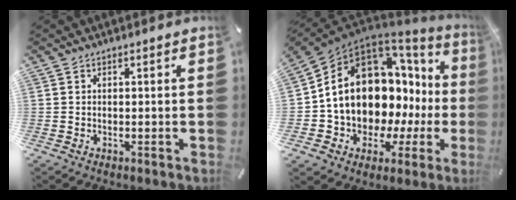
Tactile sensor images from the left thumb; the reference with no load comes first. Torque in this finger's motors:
{"motor_torque": [1.47, 1.84, 2.77, 0.00, 0.35]}